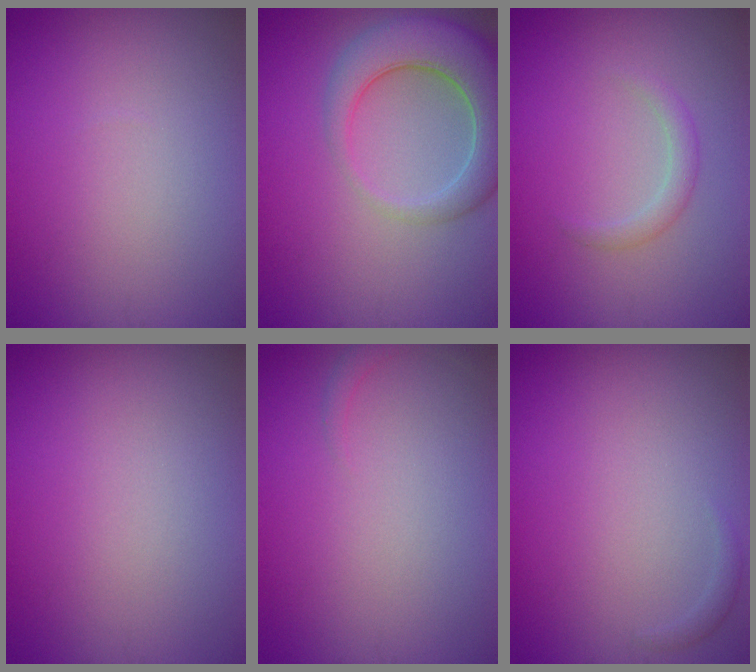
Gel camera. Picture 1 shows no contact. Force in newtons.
{"total": 7.4, "press": 7.3, "slide": 0.8}
{"total": 1.4, "press": 1.4, "slide": 0.1}
{"total": 0.0}
{"total": 0.8, "press": 0.8, "slide": 0.1}
{"total": 0.7, "press": 0.7, "slide": 0.1}